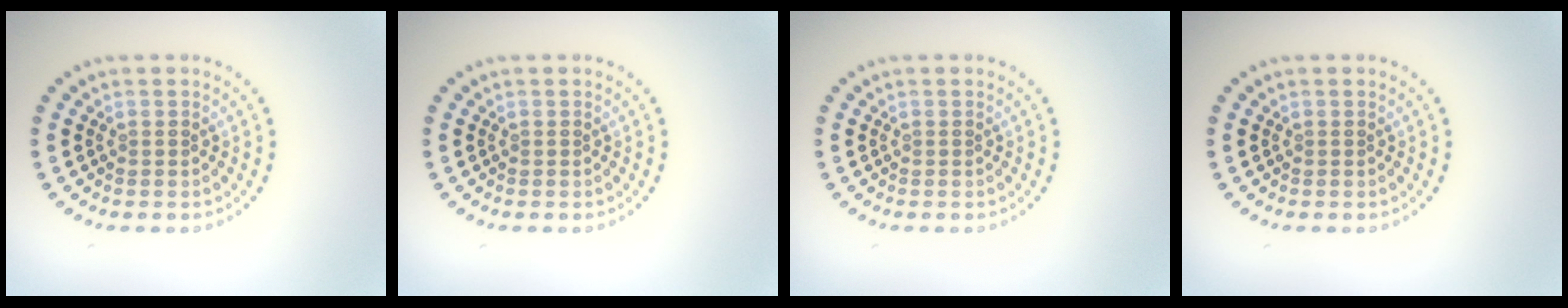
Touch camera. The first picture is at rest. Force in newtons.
{"total": 0.0}
{"total": 0.0}
{"total": 0.0}